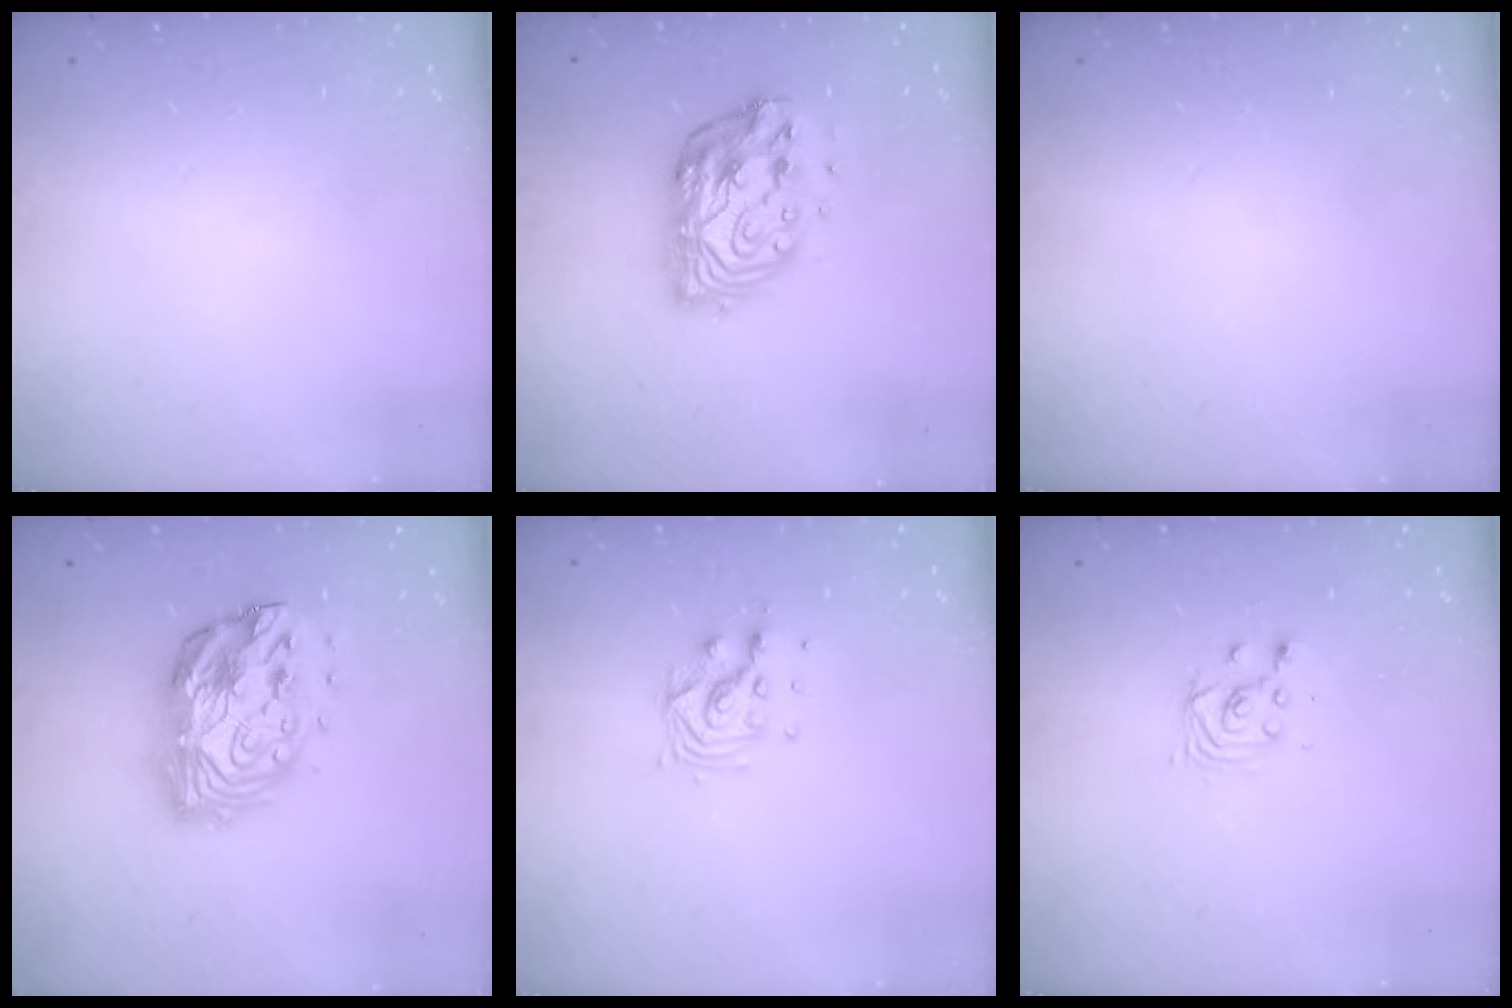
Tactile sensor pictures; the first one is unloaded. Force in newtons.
{"total": 12.5, "press": 12.5, "slide": 1.1}
{"total": 0.0}
{"total": 15.7, "press": 15.6, "slide": 1.2}
{"total": 8.4, "press": 8.4, "slide": 0.3}
{"total": 3.1, "press": 3.1, "slide": 0.2}